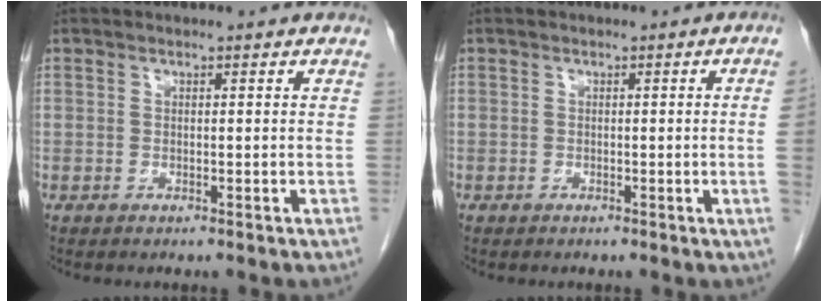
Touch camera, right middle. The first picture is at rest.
{"total": 1.9, "force": [-0.2, -0.7, 1.7], "torque": [-0.016, 0.000, -0.002]}